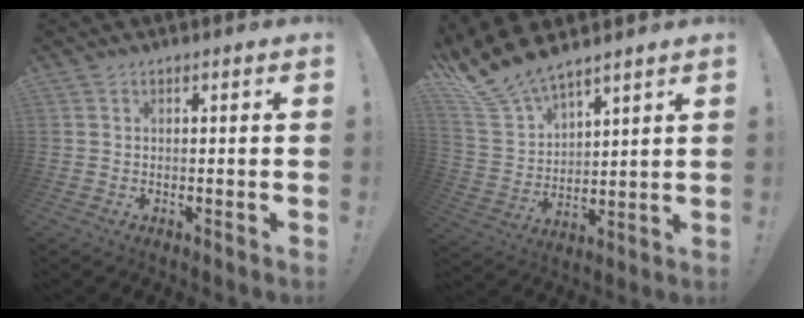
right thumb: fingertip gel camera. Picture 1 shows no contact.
{"total": 12.5, "force": [11.1, 4.0, 3.9], "torque": [-0.099, -0.080, 0.209]}